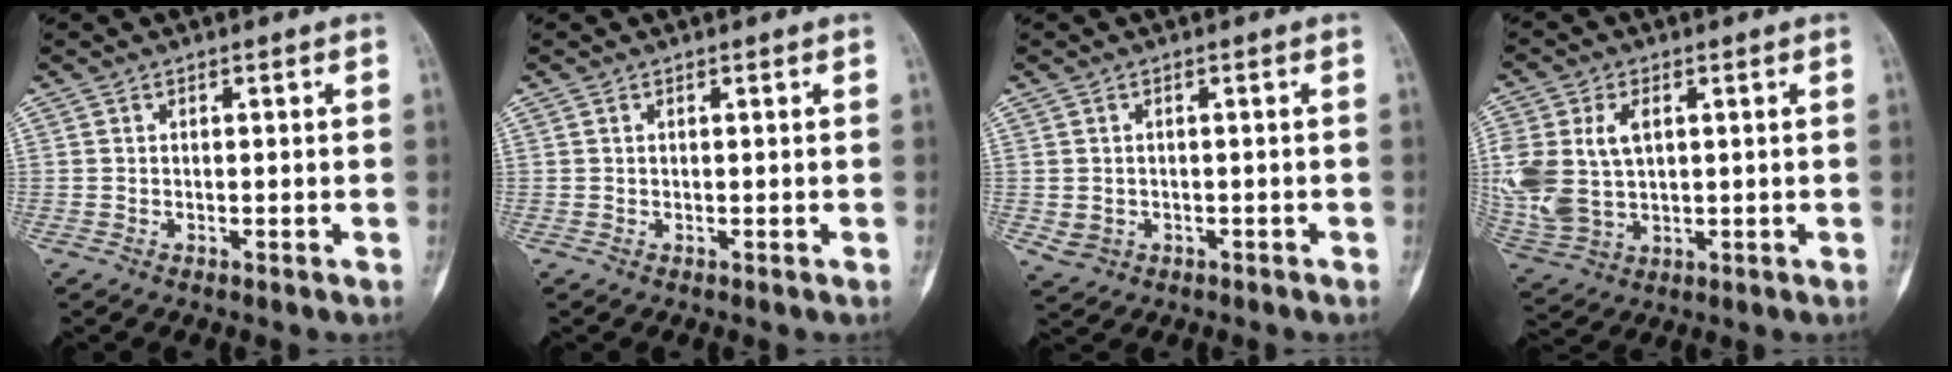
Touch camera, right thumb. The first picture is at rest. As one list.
[{"total": 0.0}, {"total": 2.8, "force": [-0.7, 2.4, 1.2], "torque": [-0.021, 0.007, 0.001]}, {"total": 14.6, "force": [2.2, 9.8, 10.6], "torque": [-0.252, -0.001, 0.056]}]